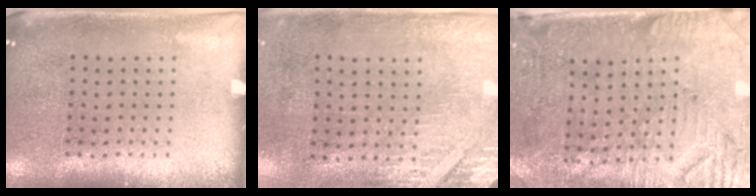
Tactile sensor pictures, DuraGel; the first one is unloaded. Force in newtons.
{"total": 2.9, "press": 2.5, "slide": 1.4}
{"total": 3.1, "press": 2.8, "slide": 1.4}